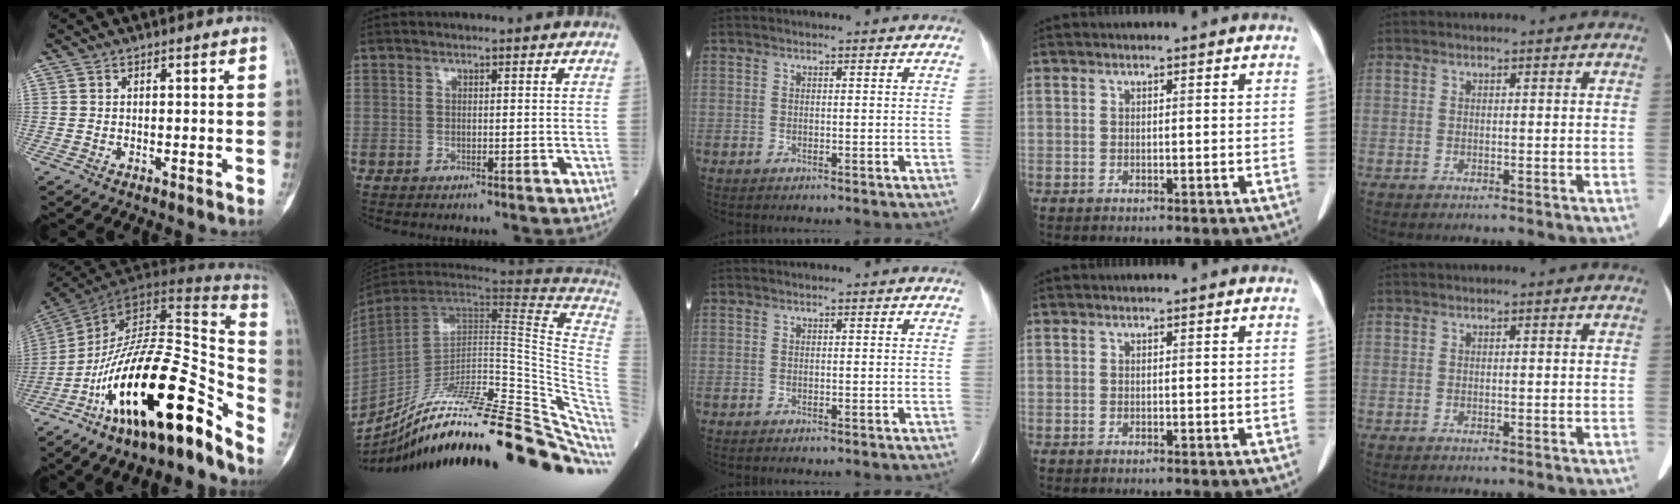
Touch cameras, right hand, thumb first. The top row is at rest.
{"thumb": {"total": 24.8, "force": [-16.1, 7.1, 17.5], "torque": [-0.242, 0.113, -0.268]}, "index": {"total": 36.8, "force": [-28.2, 4.2, 23.2], "torque": [-0.252, -0.038, -0.406]}}